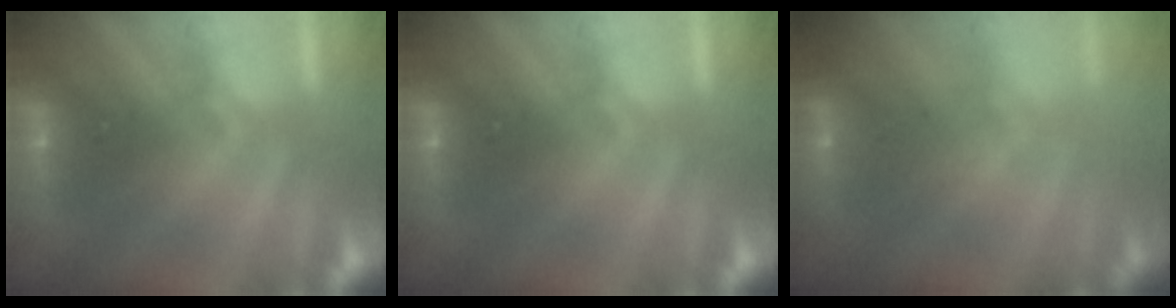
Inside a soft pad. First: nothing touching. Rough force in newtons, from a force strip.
{"total": 0.0}
{"total": 2.5}